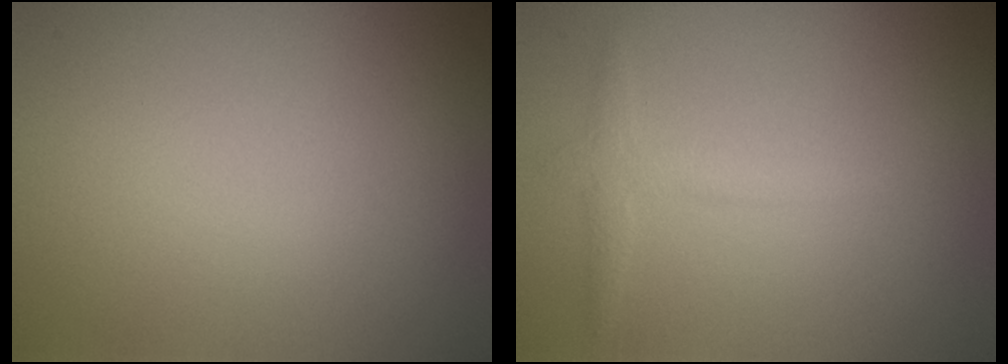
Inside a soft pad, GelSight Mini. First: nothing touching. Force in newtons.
{"total": 1.8, "press": 1.8, "slide": 0.1}